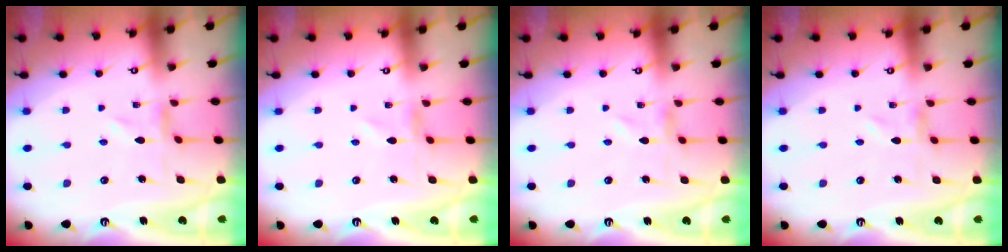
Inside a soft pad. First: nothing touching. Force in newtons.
{"total": 0.0}
{"total": 0.0}
{"total": 0.0}